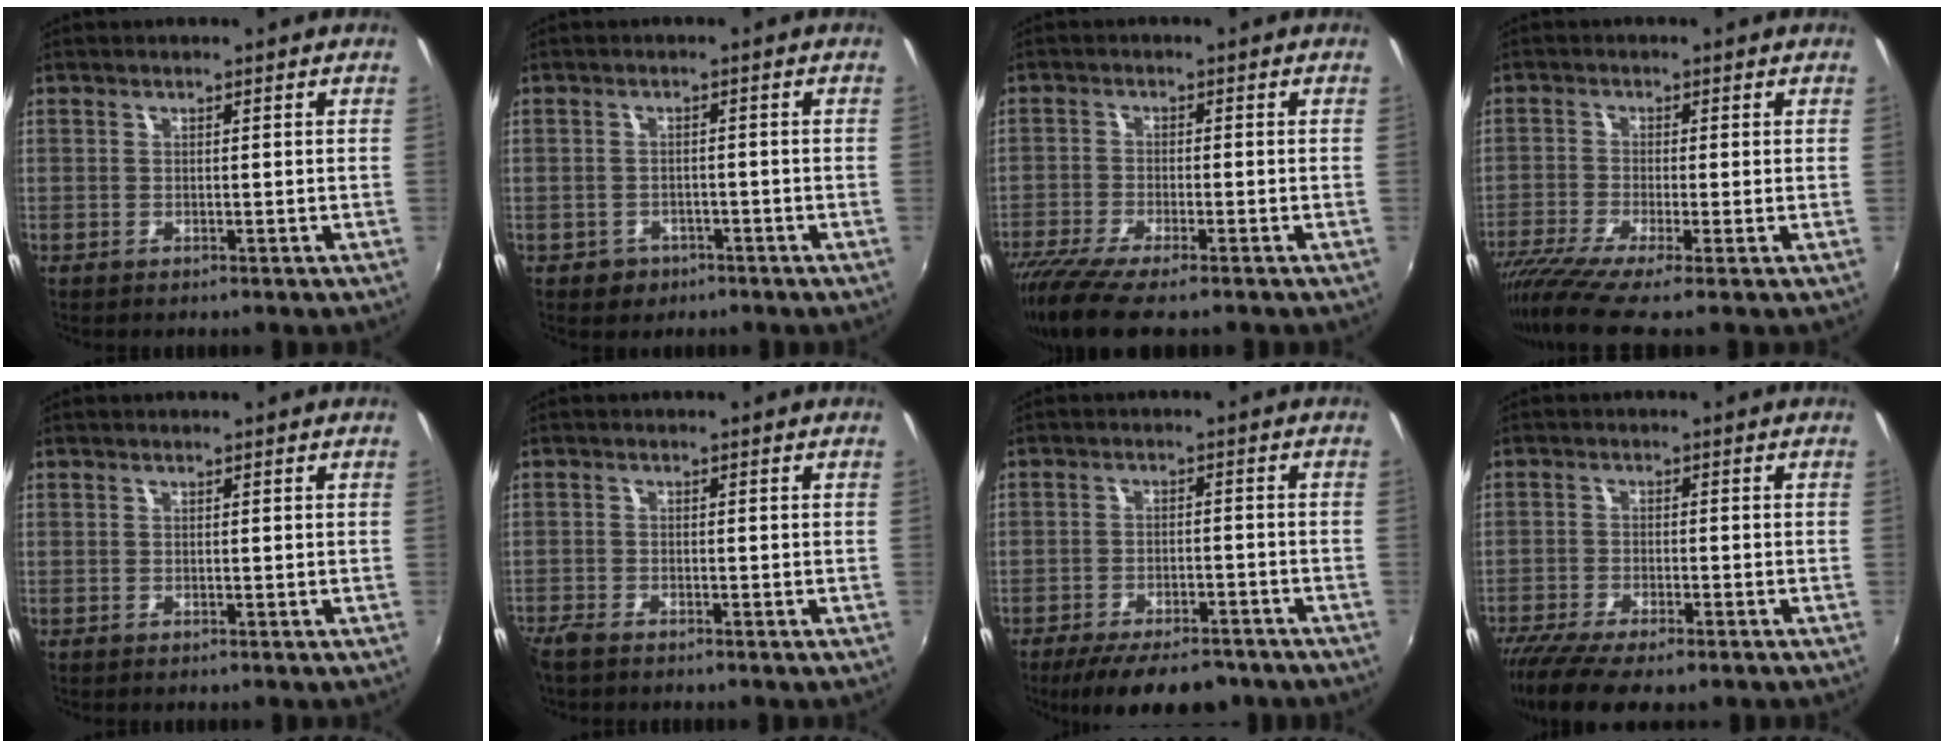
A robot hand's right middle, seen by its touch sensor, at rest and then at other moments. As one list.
[{"total": 3.4, "force": [-1.9, 2.8, 0.8], "torque": [-0.026, 0.002, -0.023]}, {"total": 10.5, "force": [-8.3, 1.3, 6.4], "torque": [-0.148, -0.044, -0.147]}, {"total": 8.3, "force": [-6.5, -0.7, 5.2], "torque": [-0.123, -0.039, -0.121]}, {"total": 0.0}, {"total": 3.4, "force": [-2.9, 0.9, 1.4], "torque": [-0.039, -0.015, -0.059]}, {"total": 12.9, "force": [-10.2, 4.6, 6.5], "torque": [-0.135, -0.018, -0.148]}, {"total": 10.4, "force": [-8.1, 2.4, 6.2], "torque": [-0.146, -0.046, -0.140]}]